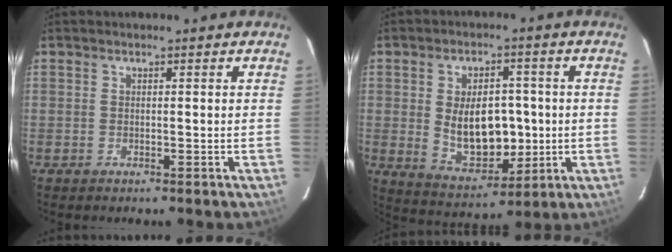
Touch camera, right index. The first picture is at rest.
{"total": 11.8, "force": [-0.1, 7.2, 9.3], "torque": [-0.175, -0.004, 0.021]}